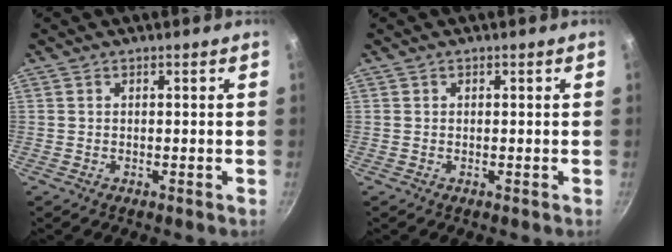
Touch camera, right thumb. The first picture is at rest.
{"total": 0.0}